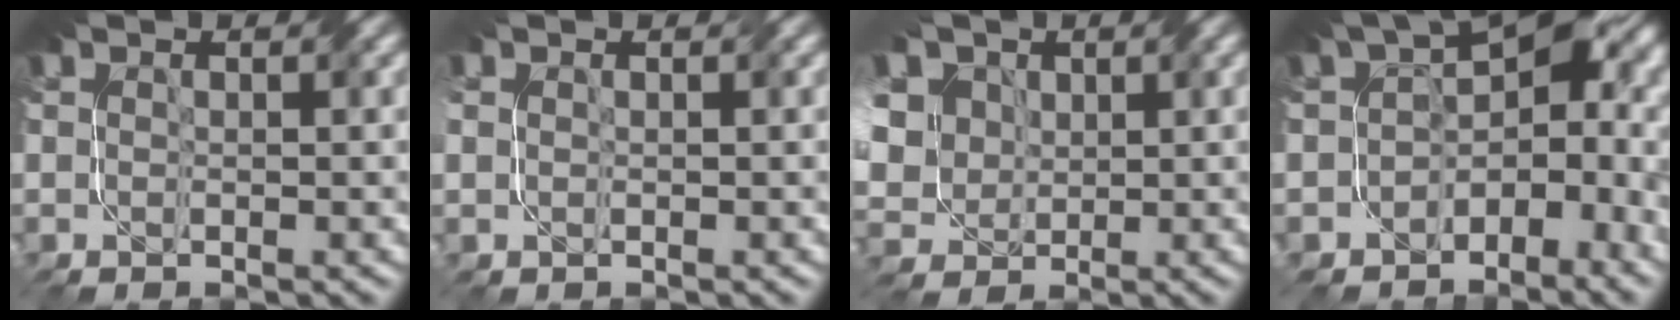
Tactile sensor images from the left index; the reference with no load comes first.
{"total": 0.9, "force": [0.4, 0.6, -0.4], "torque": [0.010, 0.002, 0.006]}
{"total": 11.7, "force": [4.5, 9.3, 5.6], "torque": [-0.132, 0.032, 0.057]}
{"total": 7.4, "force": [-1.8, 5.1, 5.0], "torque": [-0.047, 0.004, -0.040]}